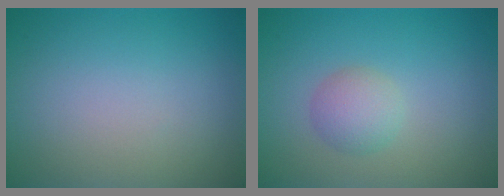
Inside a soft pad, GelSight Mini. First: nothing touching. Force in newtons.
{"total": 2.3, "press": 2.3, "slide": 0.1}